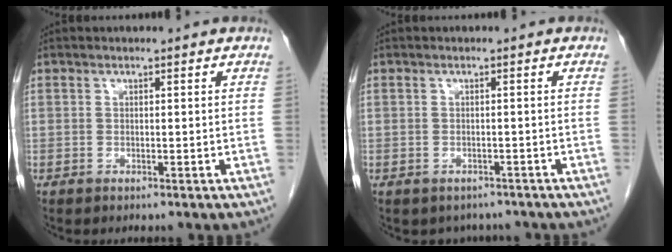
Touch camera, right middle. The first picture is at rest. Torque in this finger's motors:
{"motor_torque": [0.00, 0.00, 0.00, 0.00]}